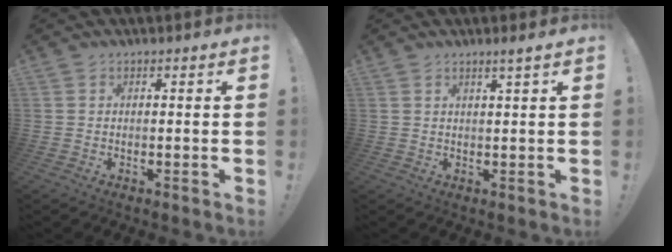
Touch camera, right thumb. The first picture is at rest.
{"total": 2.4, "force": [1.6, -0.3, 1.8], "torque": [-0.029, -0.005, 0.024]}